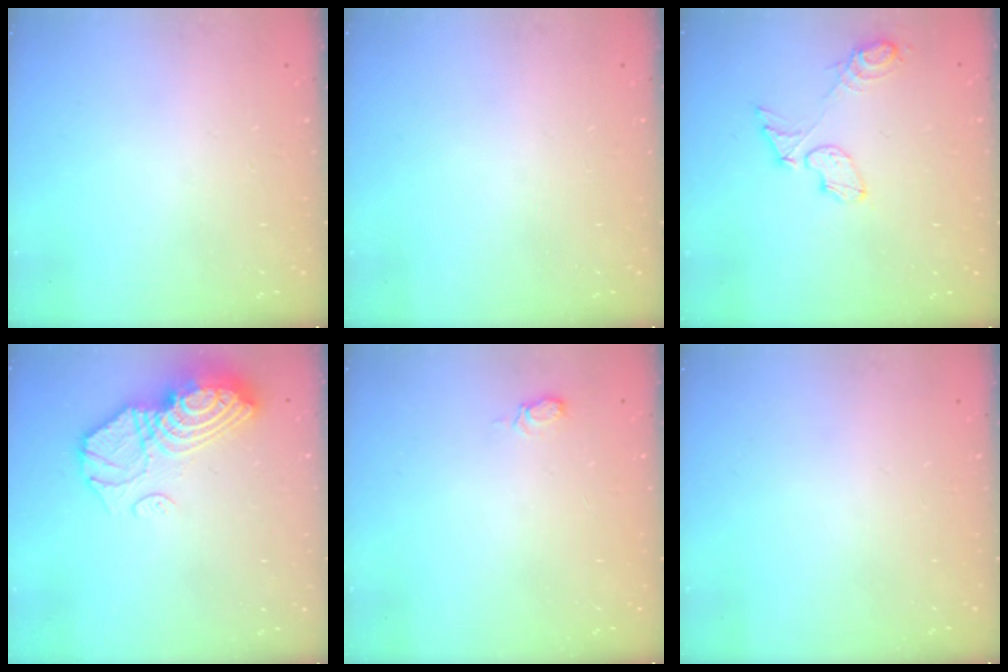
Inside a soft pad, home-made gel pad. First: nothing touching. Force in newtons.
{"total": 0.0}
{"total": 7.9, "press": 7.9, "slide": 0.4}
{"total": 15.9, "press": 15.8, "slide": 1.6}
{"total": 6.5, "press": 6.3, "slide": 1.6}
{"total": 0.0}